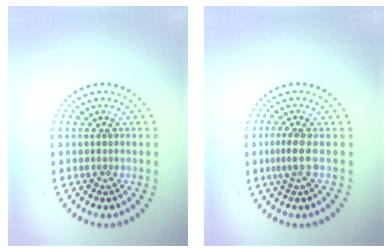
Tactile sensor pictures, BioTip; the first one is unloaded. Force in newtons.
{"total": 2.0, "press": 1.4, "slide": 1.4}